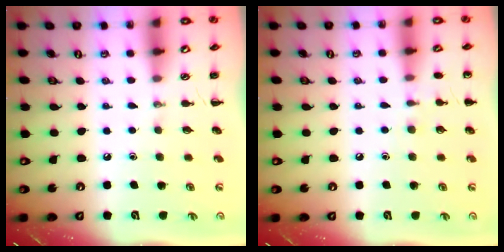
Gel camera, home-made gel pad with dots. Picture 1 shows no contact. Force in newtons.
{"total": 5.7, "press": 5.4, "slide": 1.9}